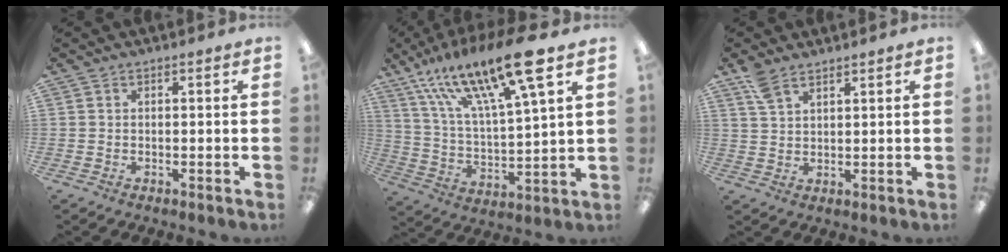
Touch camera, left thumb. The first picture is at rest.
{"total": 21.9, "force": [15.4, 4.6, 14.9], "torque": [-0.273, -0.089, 0.250]}
{"total": 4.6, "force": [3.6, 1.6, 2.3], "torque": [-0.054, -0.011, 0.069]}